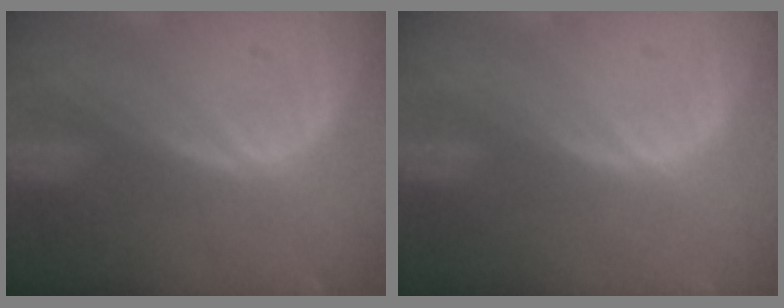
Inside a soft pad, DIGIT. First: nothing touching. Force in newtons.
{"total": 0.0}